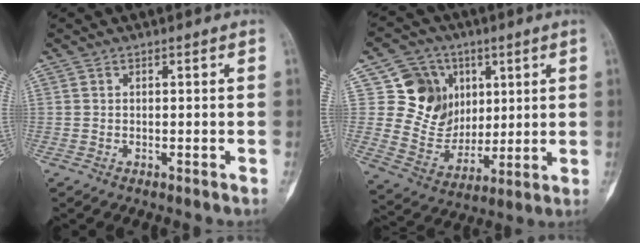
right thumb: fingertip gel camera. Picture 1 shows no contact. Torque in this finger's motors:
{"motor_torque": [-0.24, 0.87, -0.09, 0.18, 0.04]}